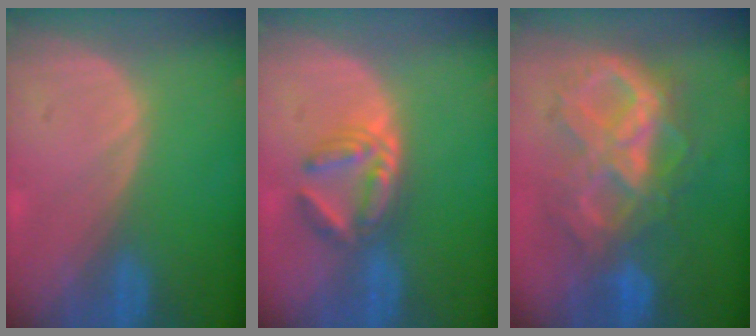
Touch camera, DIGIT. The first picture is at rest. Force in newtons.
{"total": 6.0, "press": 5.3, "slide": 2.7}
{"total": 10.7, "press": 10.6, "slide": 1.1}